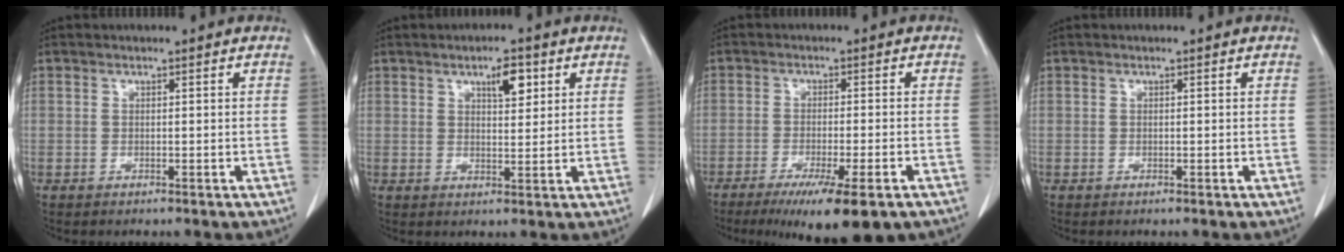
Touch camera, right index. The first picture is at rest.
{"total": 4.4, "force": [2.2, 1.4, 3.5], "torque": [-0.057, 0.001, 0.036]}
{"total": 12.4, "force": [-8.6, 1.3, 8.8], "torque": [-0.117, -0.026, -0.125]}
{"total": 0.0}